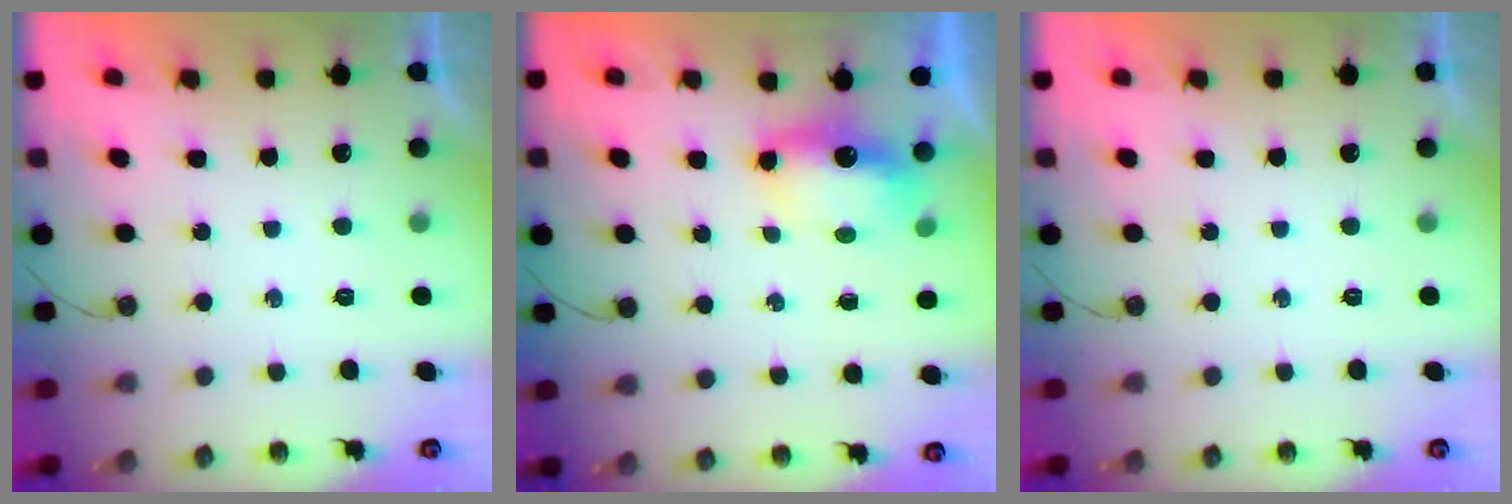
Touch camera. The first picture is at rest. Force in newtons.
{"total": 6.2, "press": 6.2, "slide": 0.2}
{"total": 0.0}